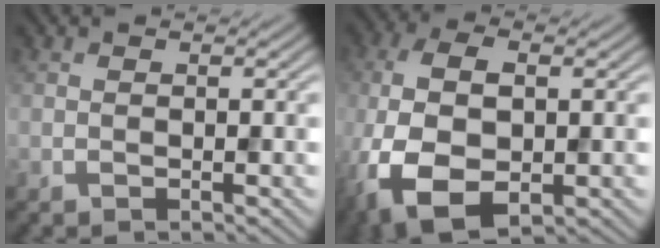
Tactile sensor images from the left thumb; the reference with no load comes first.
{"total": 10.4, "force": [-3.0, 5.8, 8.1], "torque": [-0.211, -0.018, -0.057]}